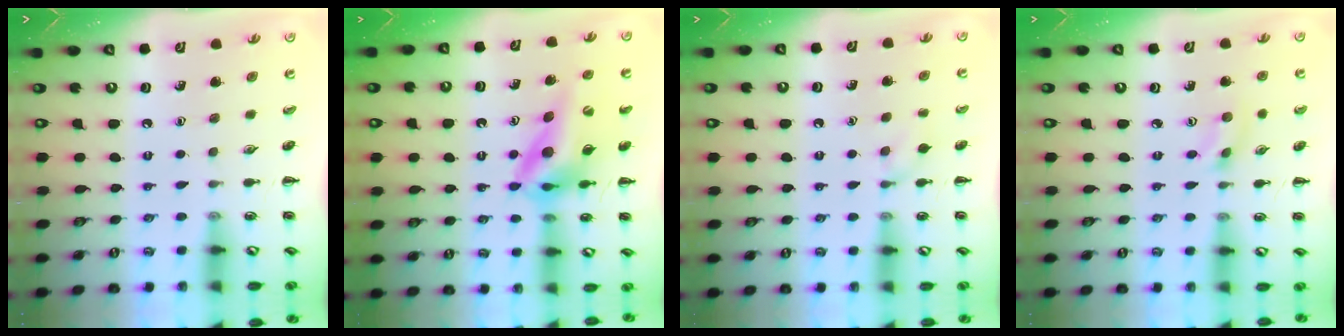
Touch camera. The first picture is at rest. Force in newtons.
{"total": 12.8, "press": 12.0, "slide": 4.2}
{"total": 6.1, "press": 5.7, "slide": 2.2}
{"total": 2.8, "press": 2.6, "slide": 1.0}